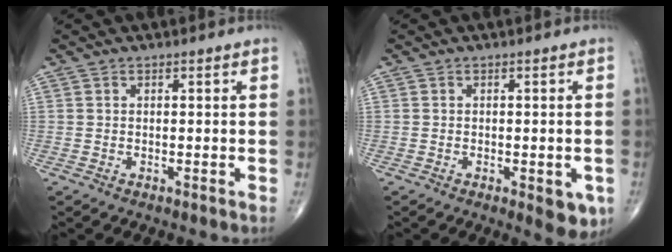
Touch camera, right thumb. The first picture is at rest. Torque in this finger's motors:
{"motor_torque": [0.74, 0.70, 0.38, -0.49, 0.12]}